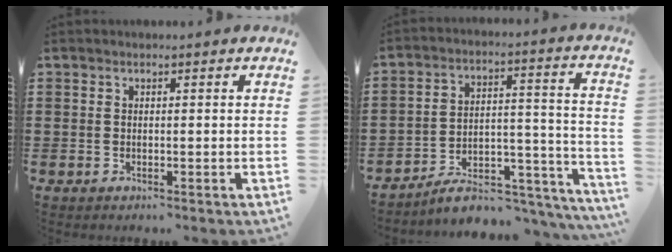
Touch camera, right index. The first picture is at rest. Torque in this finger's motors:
{"motor_torque": [-0.61, -0.43, 0.46, 0.04]}